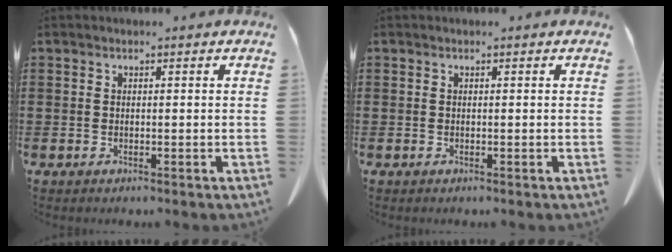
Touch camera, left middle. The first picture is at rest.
{"total": 0.0}